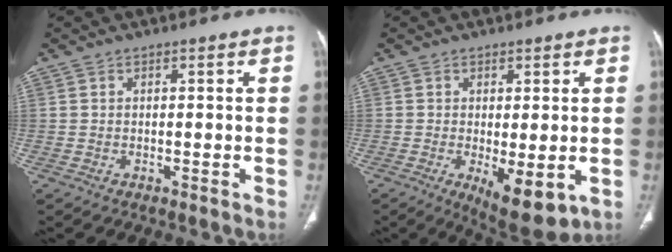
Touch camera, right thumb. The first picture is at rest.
{"total": 8.7, "force": [-2.3, 3.3, 7.7], "torque": [-0.112, -0.022, -0.023]}